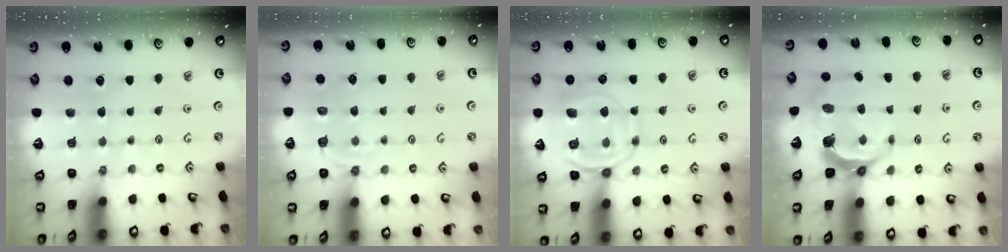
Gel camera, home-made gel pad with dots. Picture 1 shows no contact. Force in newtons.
{"total": 3.7, "press": 2.9, "slide": 2.2}
{"total": 11.3, "press": 11.3, "slide": 1.2}
{"total": 6.6, "press": 5.1, "slide": 4.2}